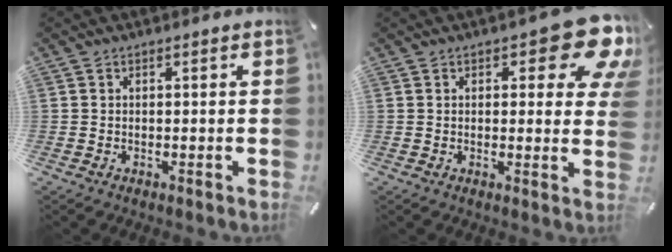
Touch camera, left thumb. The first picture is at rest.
{"total": 12.4, "force": [6.1, 5.1, 9.5], "torque": [-0.107, -0.046, 0.101]}